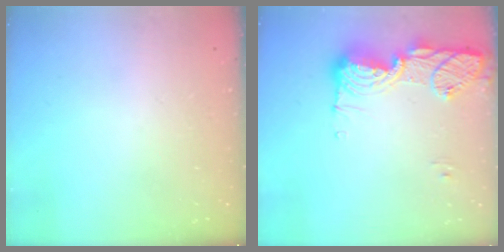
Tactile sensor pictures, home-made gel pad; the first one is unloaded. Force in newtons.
{"total": 14.7, "press": 14.7, "slide": 1.4}